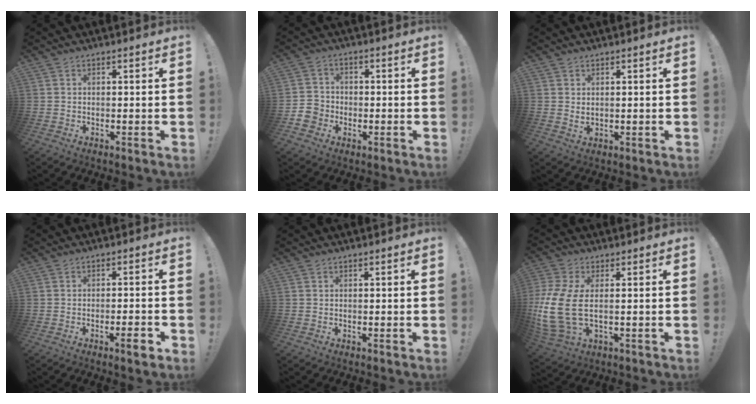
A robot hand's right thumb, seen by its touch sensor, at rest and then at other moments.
{"total": 5.5, "force": [-2.2, 4.8, 1.6], "torque": [-0.037, 0.017, -0.039]}
{"total": 1.6, "force": [0.9, 0.7, 1.0], "torque": [-0.013, -0.004, 0.015]}
{"total": 4.7, "force": [-2.4, 0.7, 4.0], "torque": [-0.062, 0.007, -0.036]}
{"total": 0.0}
{"total": 14.0, "force": [0.6, 7.5, 11.8], "torque": [-0.268, -0.014, 0.018]}